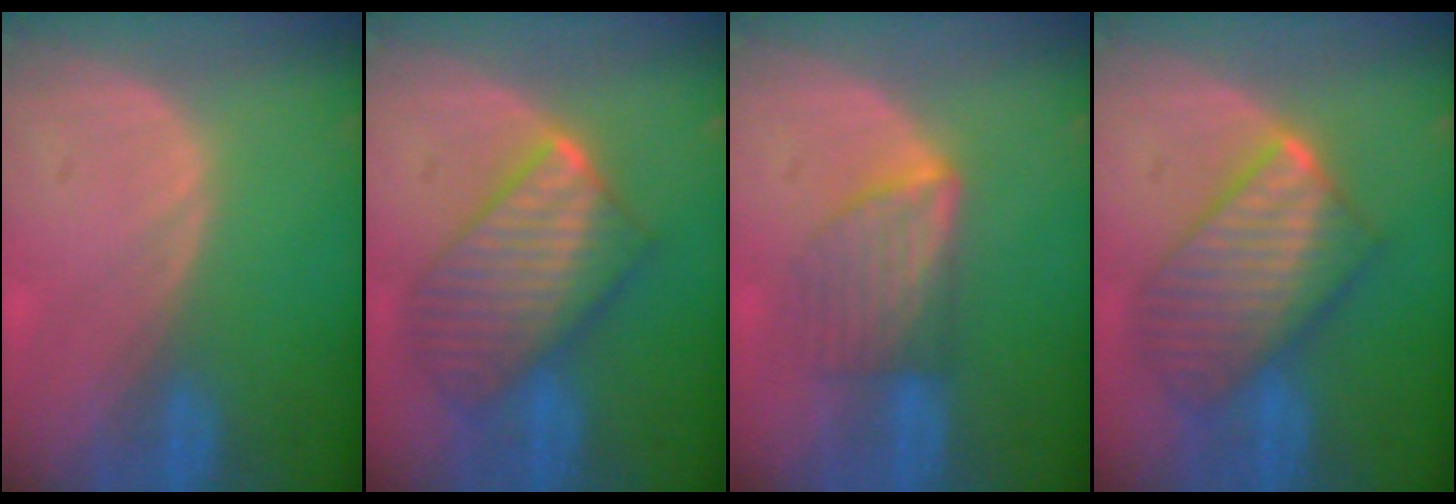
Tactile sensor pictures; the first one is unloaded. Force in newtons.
{"total": 10.1, "press": 10.1, "slide": 0.7}
{"total": 5.9, "press": 5.7, "slide": 1.5}
{"total": 10.1, "press": 10.1, "slide": 0.7}